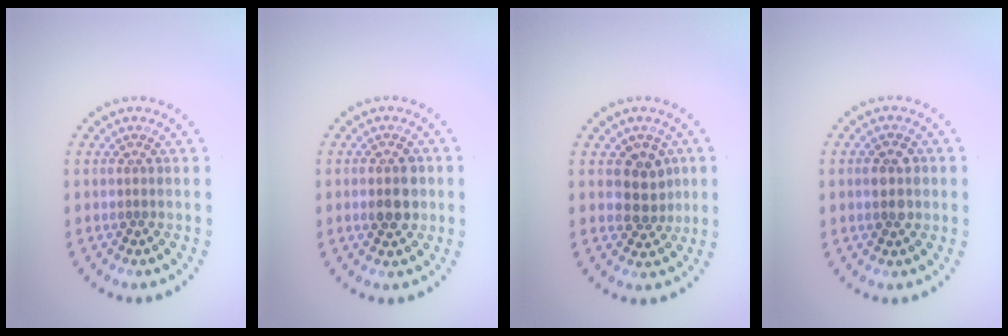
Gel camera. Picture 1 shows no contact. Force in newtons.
{"total": 2.9, "press": 2.9, "slide": 0.2}
{"total": 2.8, "press": 2.5, "slide": 1.3}
{"total": 2.7, "press": 2.7, "slide": 0.1}